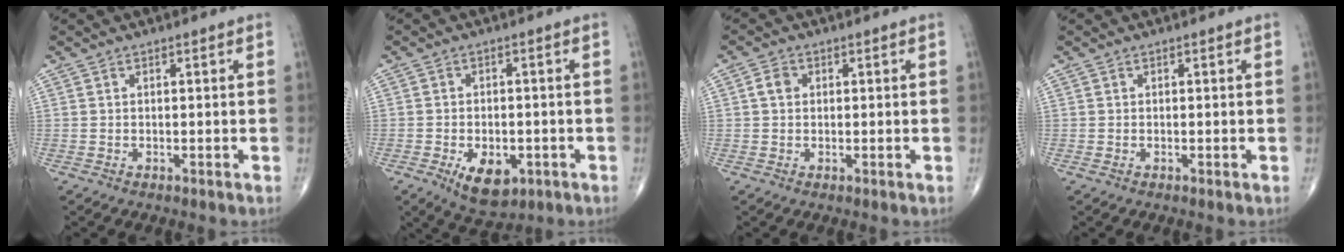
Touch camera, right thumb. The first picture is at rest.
{"total": 7.8, "force": [-3.1, 4.5, 5.6], "torque": [-0.075, 0.003, -0.038]}
{"total": 2.3, "force": [0.4, 1.9, 1.3], "torque": [-0.020, 0.005, 0.004]}
{"total": 0.0}